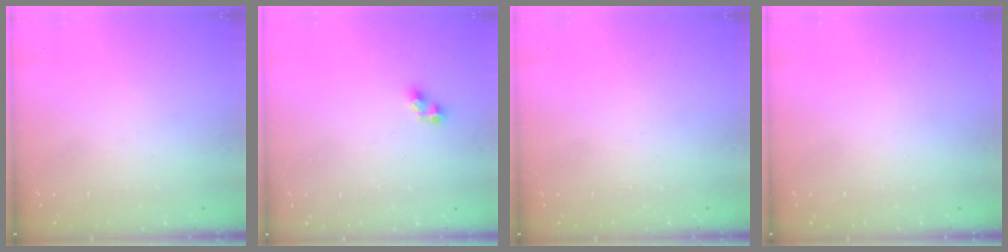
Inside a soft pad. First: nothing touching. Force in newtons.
{"total": 5.0, "press": 4.9, "slide": 0.6}
{"total": 0.0}
{"total": 0.0}